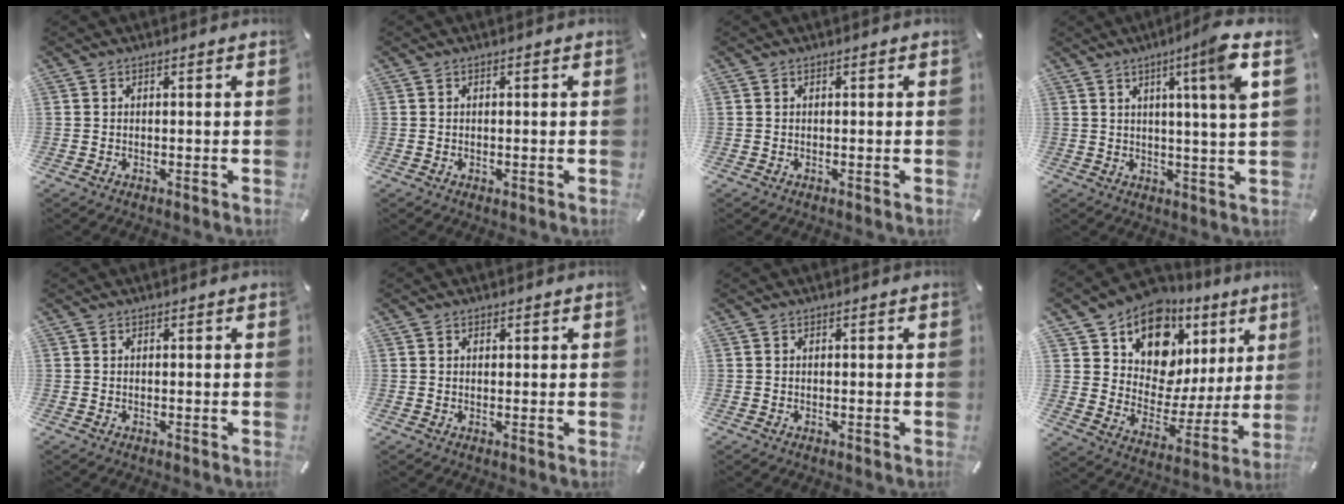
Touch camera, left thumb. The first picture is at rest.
{"total": 0.6, "force": [0.0, 0.6, 0.1], "torque": [-0.003, 0.004, -0.002]}
{"total": 0.0}
{"total": 9.5, "force": [4.2, -0.8, 8.5], "torque": [-0.137, -0.016, 0.059]}
{"total": 0.0}
{"total": 1.0, "force": [0.4, 0.9, 0.2], "torque": [0.005, 0.000, 0.004]}
{"total": 0.0}
{"total": 13.9, "force": [9.6, 8.8, 4.9], "torque": [-0.083, -0.090, 0.168]}